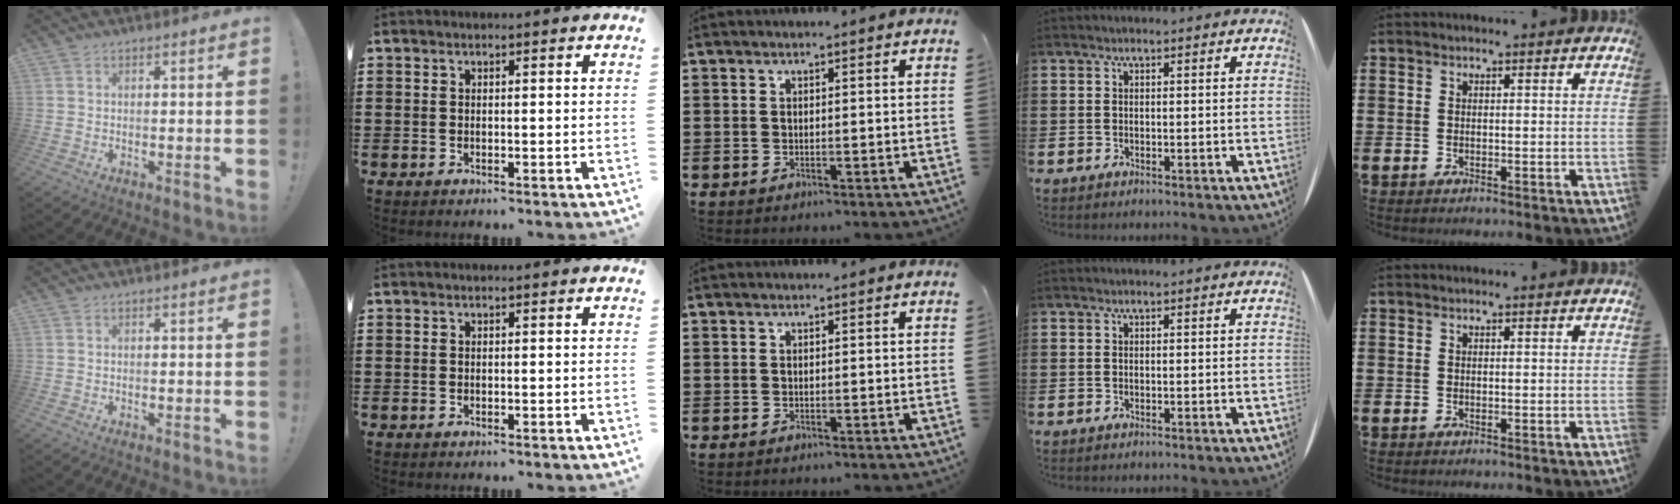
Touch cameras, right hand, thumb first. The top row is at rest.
{}